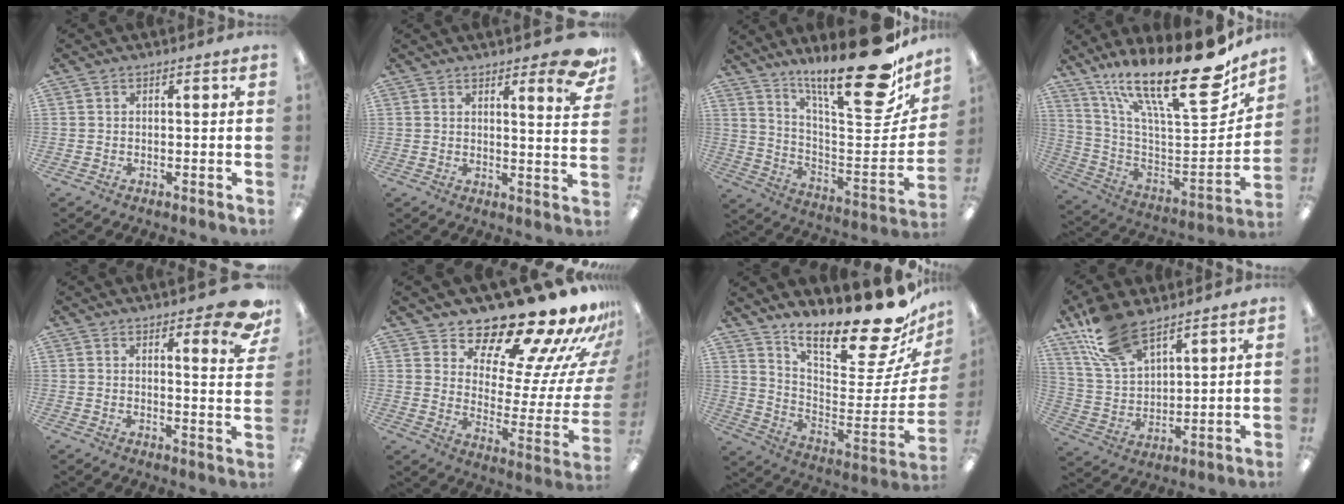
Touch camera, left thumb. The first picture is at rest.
{"total": 9.1, "force": [6.5, 2.2, 6.0], "torque": [-0.067, -0.039, 0.103]}
{"total": 25.7, "force": [20.0, 5.8, 15.1], "torque": [-0.204, -0.152, 0.318]}
{"total": 27.2, "force": [18.9, 6.8, 18.3], "torque": [-0.276, -0.143, 0.314]}
{"total": 10.1, "force": [7.2, 2.9, 6.4], "torque": [-0.068, -0.047, 0.118]}
{"total": 22.2, "force": [19.5, 5.2, 9.3], "torque": [-0.125, -0.164, 0.323]}
{"total": 21.9, "force": [18.1, 4.8, 11.5], "torque": [-0.145, -0.155, 0.292]}
{"total": 14.7, "force": [10.4, 6.7, 7.8], "torque": [-0.172, -0.032, 0.199]}